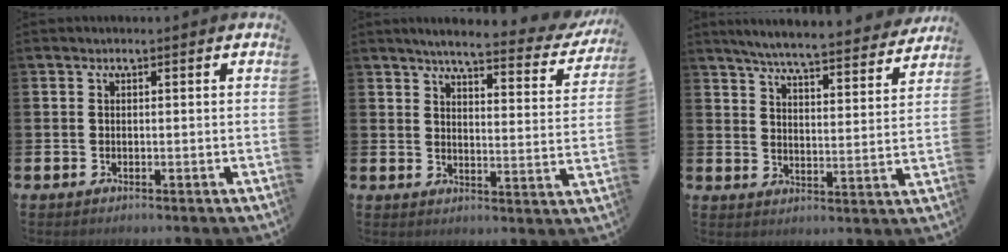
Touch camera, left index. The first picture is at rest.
{"total": 4.8, "force": [4.3, 0.5, 2.1], "torque": [-0.051, -0.035, 0.066]}
{"total": 6.2, "force": [5.9, 0.2, 2.0], "torque": [-0.055, -0.045, 0.099]}